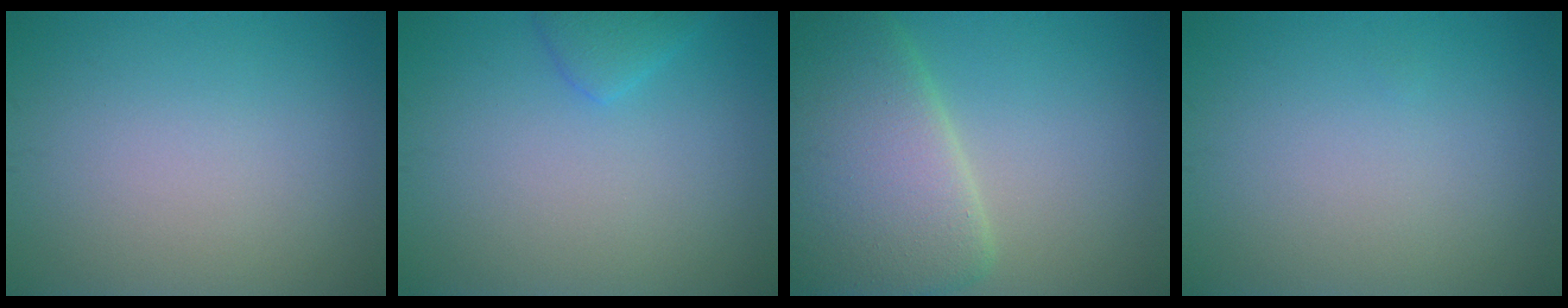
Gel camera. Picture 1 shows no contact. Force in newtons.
{"total": 1.7, "press": 1.7, "slide": 0.1}
{"total": 9.1, "press": 9.1, "slide": 0.3}
{"total": 0.0}